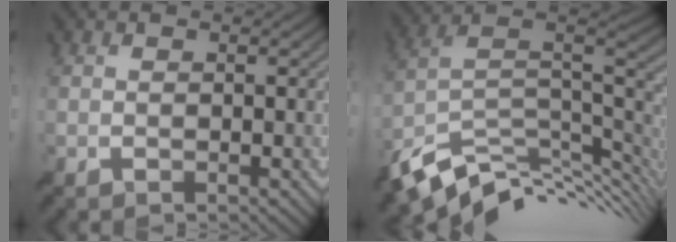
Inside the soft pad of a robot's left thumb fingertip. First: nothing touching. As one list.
[{"total": 12.7, "force": [-6.1, 6.1, 9.3], "torque": [-0.213, -0.015, -0.105]}]